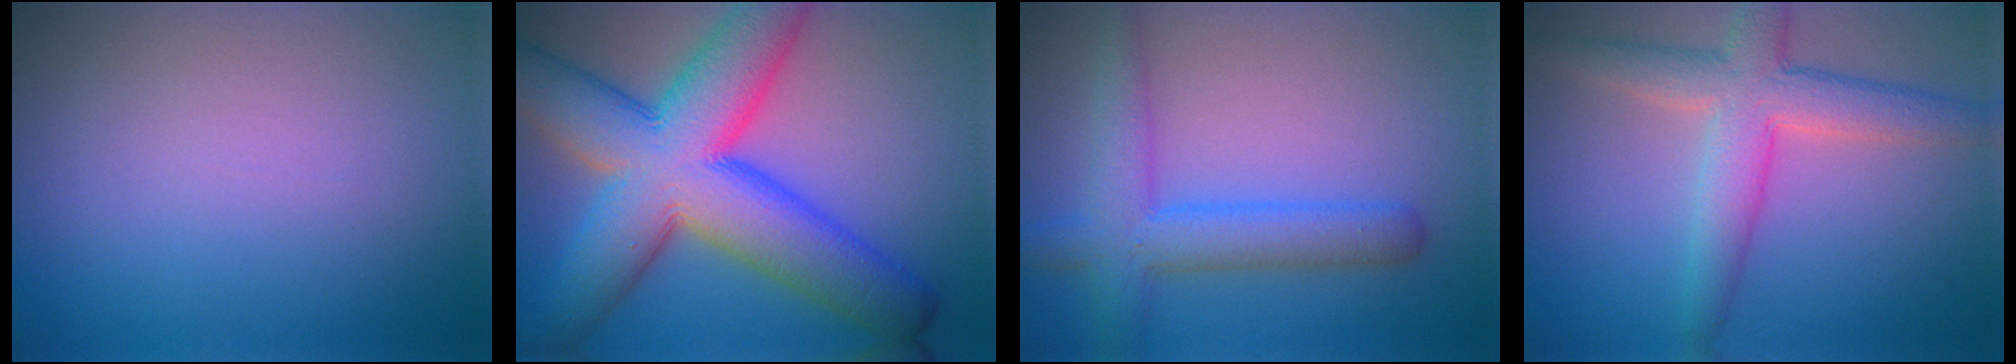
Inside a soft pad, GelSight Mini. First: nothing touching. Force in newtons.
{"total": 14.1, "press": 14.1, "slide": 0.4}
{"total": 5.0, "press": 5.0, "slide": 0.1}
{"total": 5.4, "press": 5.4, "slide": 0.3}